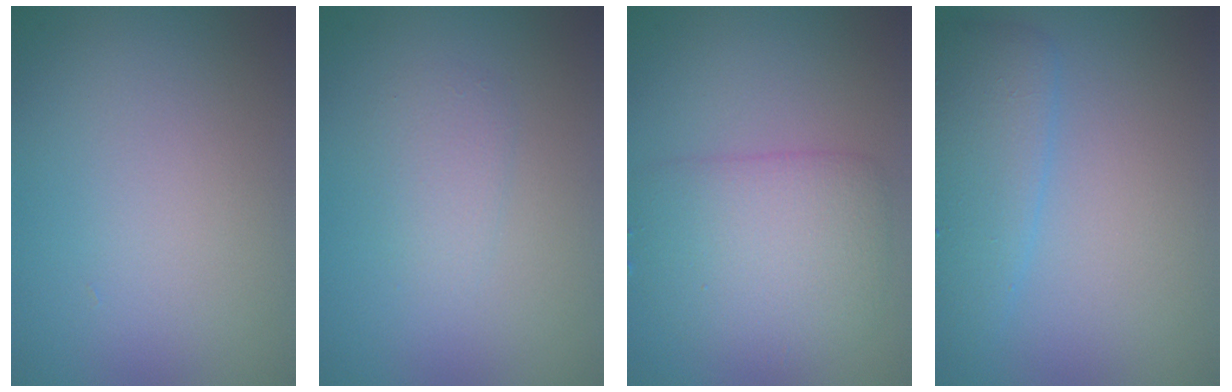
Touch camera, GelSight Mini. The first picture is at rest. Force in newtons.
{"total": 1.3, "press": 1.3, "slide": 0.0}
{"total": 4.7, "press": 4.7, "slide": 0.2}
{"total": 3.5, "press": 3.5, "slide": 0.0}